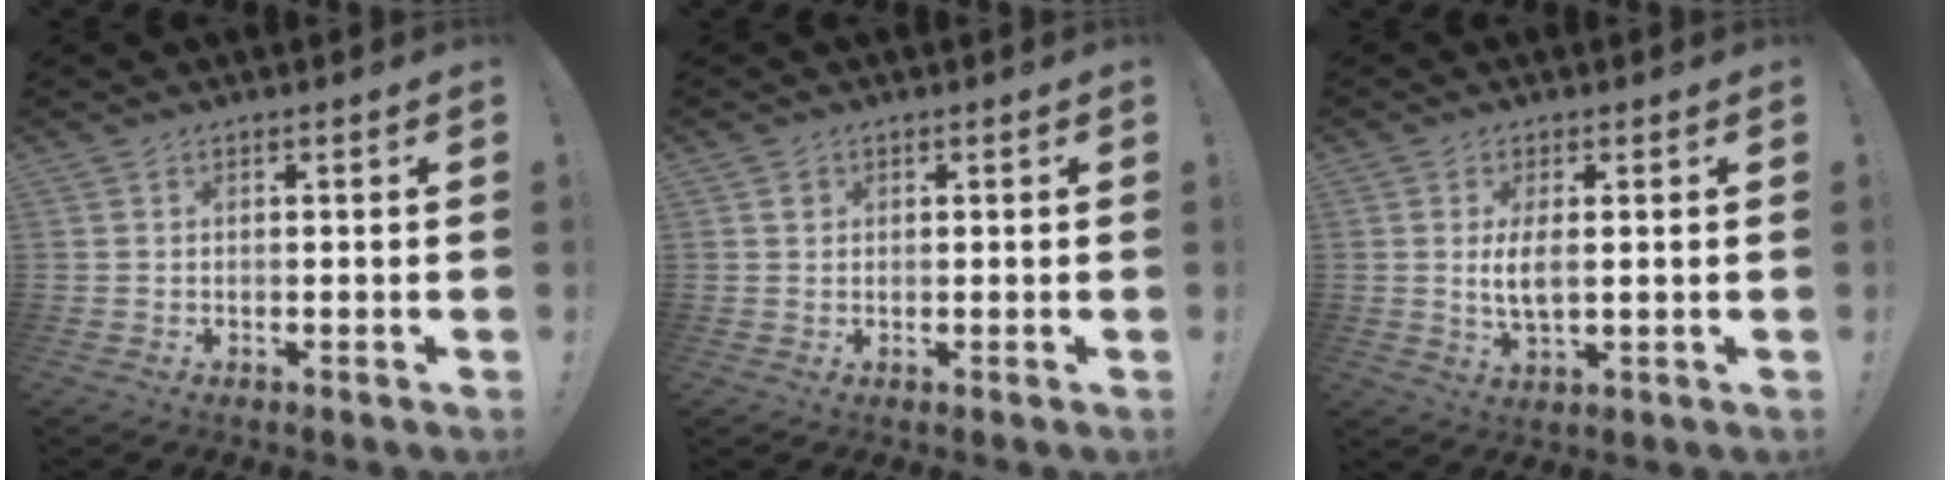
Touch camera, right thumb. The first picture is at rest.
{"total": 1.4, "force": [0.6, 1.2, 0.3], "torque": [0.010, -0.003, 0.008]}
{"total": 5.5, "force": [0.6, 1.9, 5.1], "torque": [-0.104, -0.013, 0.005]}